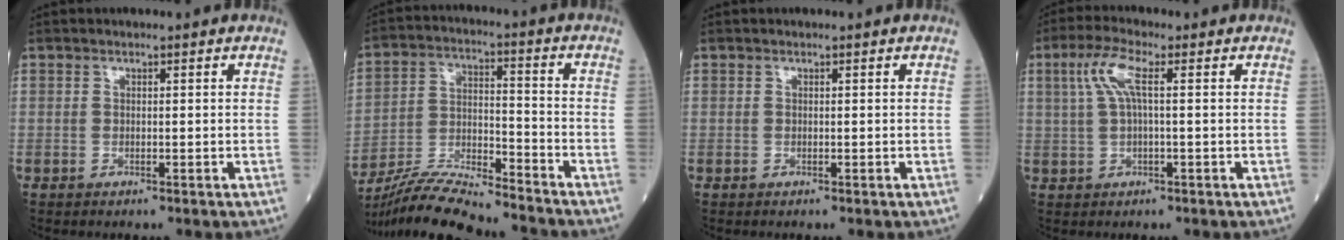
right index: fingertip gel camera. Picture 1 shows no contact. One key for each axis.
{"total": 14.6, "fx": -13.7, "fy": 0.2, "fz": 5.0, "tx": -0.093, "ty": 0.000, "tz": -0.248}
{"total": 0.0}
{"total": 5.1, "fx": 1.4, "fy": 1.0, "fz": 4.8, "tx": -0.111, "ty": 0.020, "tz": 0.030}